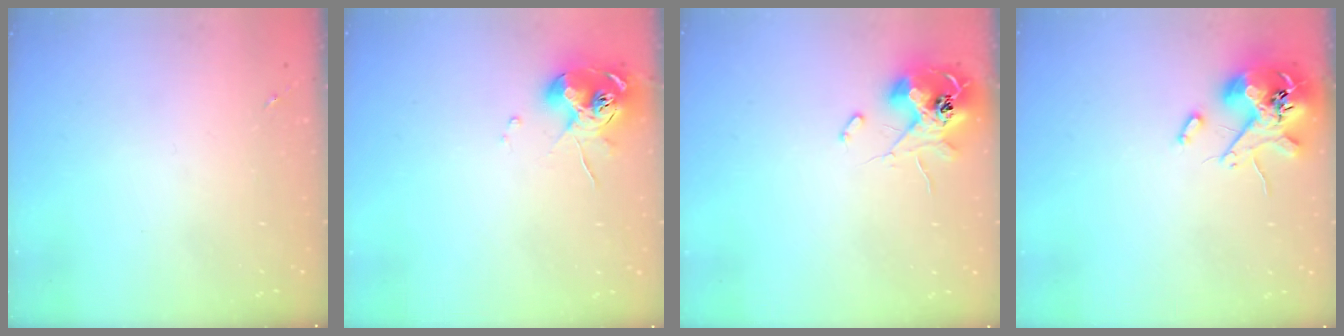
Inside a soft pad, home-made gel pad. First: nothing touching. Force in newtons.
{"total": 10.4, "press": 10.3, "slide": 1.0}
{"total": 12.4, "press": 12.4, "slide": 1.0}
{"total": 12.3, "press": 12.2, "slide": 1.9}